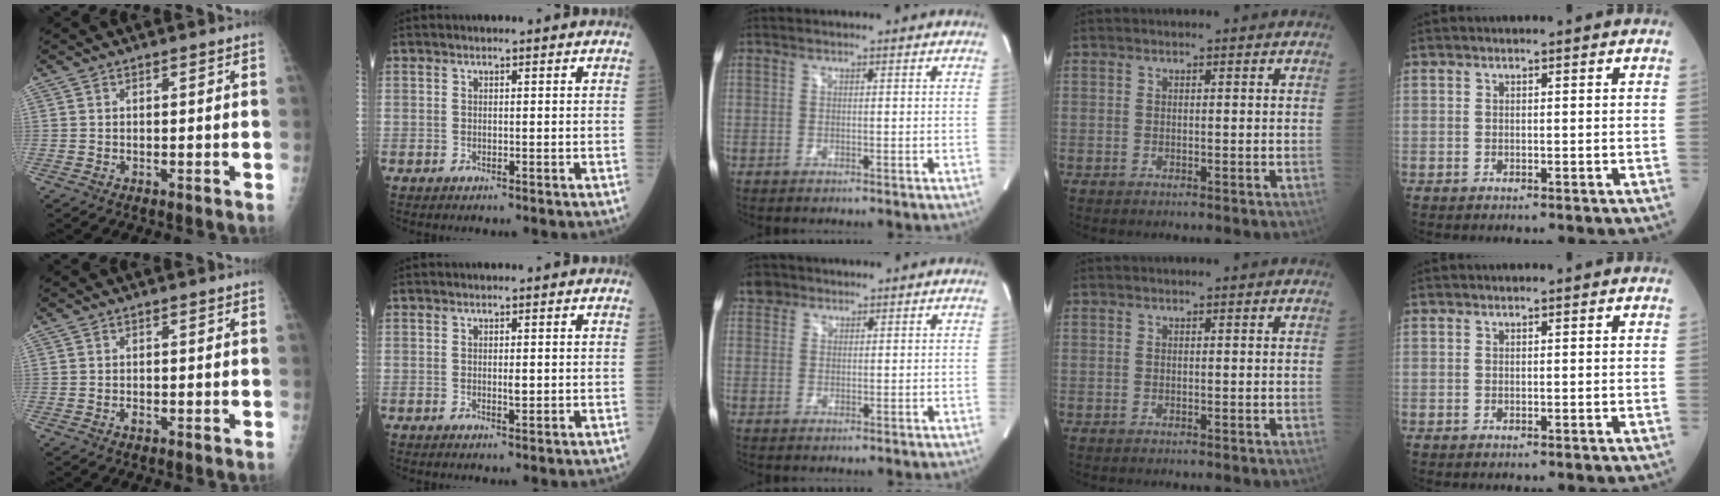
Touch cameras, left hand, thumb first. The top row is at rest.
{"thumb": {"total": 0.8, "force": [-0.4, 0.5, 0.4], "torque": [-0.006, 0.001, -0.007]}, "index": {"total": 1.1, "force": [-0.2, 0.3, 1.1], "torque": [-0.016, -0.005, -0.004]}, "middle": {"total": 2.5, "force": [1.7, 1.9, 0.3], "torque": [-0.004, 0.013, 0.026]}}